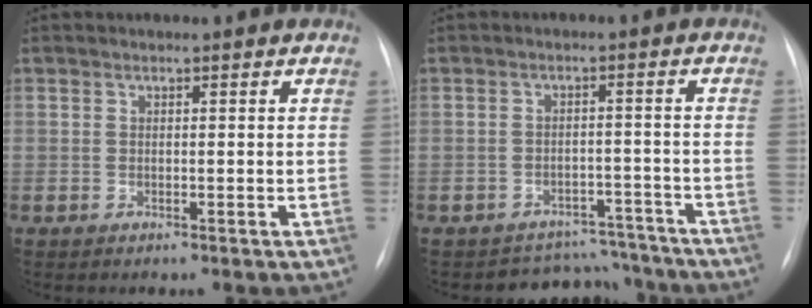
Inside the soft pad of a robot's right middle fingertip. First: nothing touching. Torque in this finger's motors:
{"motor_torque": [0.38, -0.47, 0.03, 0.00]}